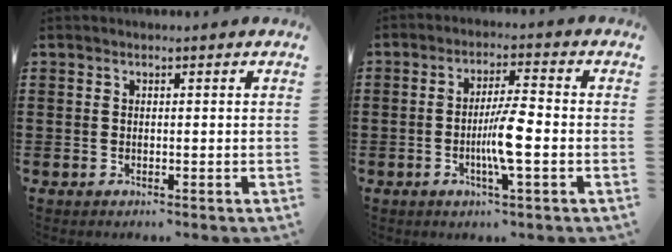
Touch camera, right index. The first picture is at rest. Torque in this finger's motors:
{"motor_torque": [2.14, 0.00, 0.61, 0.06]}